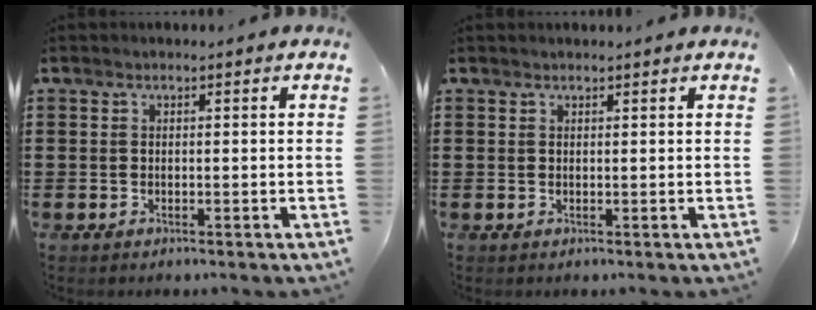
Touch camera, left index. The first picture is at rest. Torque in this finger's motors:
{"motor_torque": [0.38, -0.38, -0.02, 0.00]}